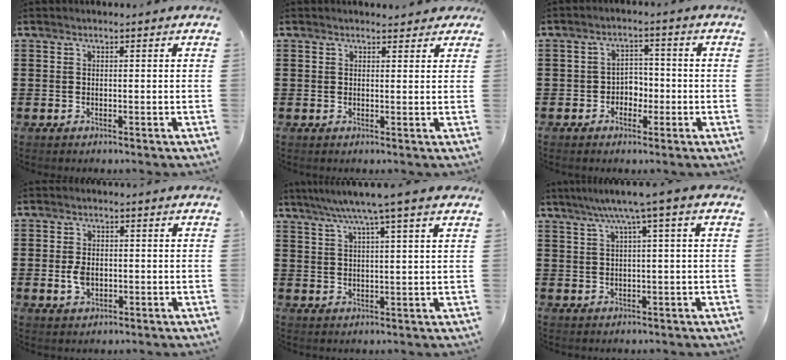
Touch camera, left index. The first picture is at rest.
{"total": 1.8, "force": [1.6, 0.6, 0.6], "torque": [-0.007, 0.002, 0.028]}
{"total": 3.1, "force": [-1.4, 2.5, 1.1], "torque": [-0.031, 0.007, -0.034]}
{"total": 3.3, "force": [-0.3, 2.1, 2.5], "torque": [-0.055, 0.002, -0.008]}
{"total": 6.3, "force": [4.6, -0.6, 4.2], "torque": [-0.094, -0.010, 0.076]}
{"total": 4.6, "force": [1.8, -0.6, 4.2], "torque": [-0.085, -0.003, 0.025]}